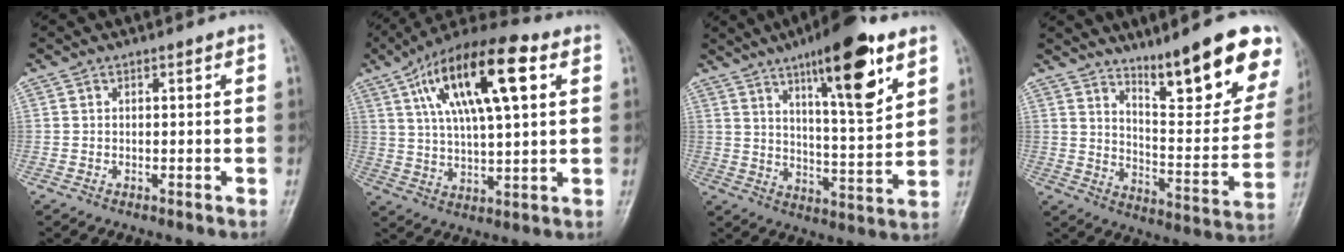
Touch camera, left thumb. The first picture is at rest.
{"total": 19.4, "force": [7.2, 6.8, 16.7], "torque": [-0.280, 0.003, 0.118]}
{"total": 17.2, "force": [9.6, 4.2, 13.7], "torque": [-0.185, -0.049, 0.151]}
{"total": 19.5, "force": [12.6, 4.8, 14.0], "torque": [-0.150, -0.075, 0.193]}